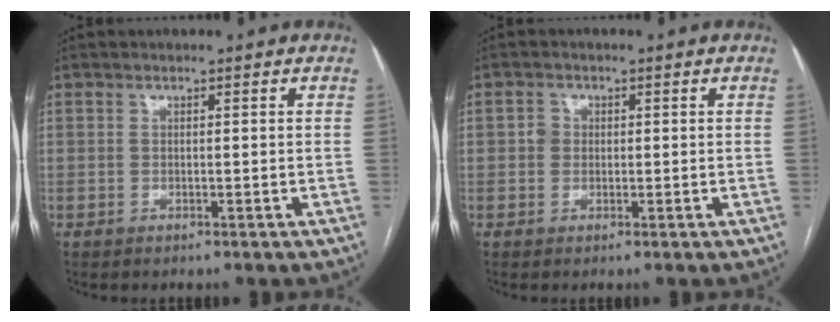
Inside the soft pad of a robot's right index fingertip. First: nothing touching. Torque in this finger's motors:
{"motor_torque": [0.13, 0.09, 0.24, 0.03]}